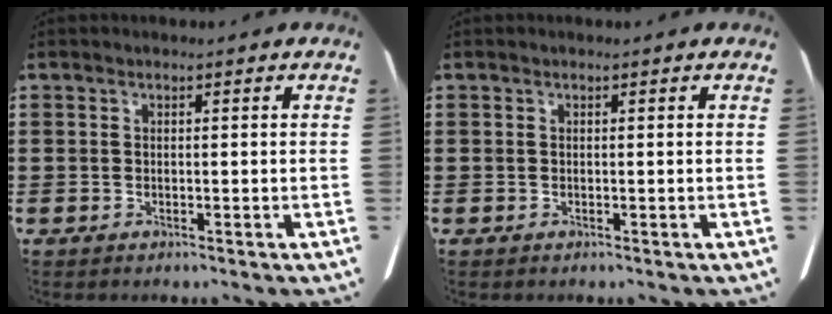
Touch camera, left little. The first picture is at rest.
{"total": 0.0}